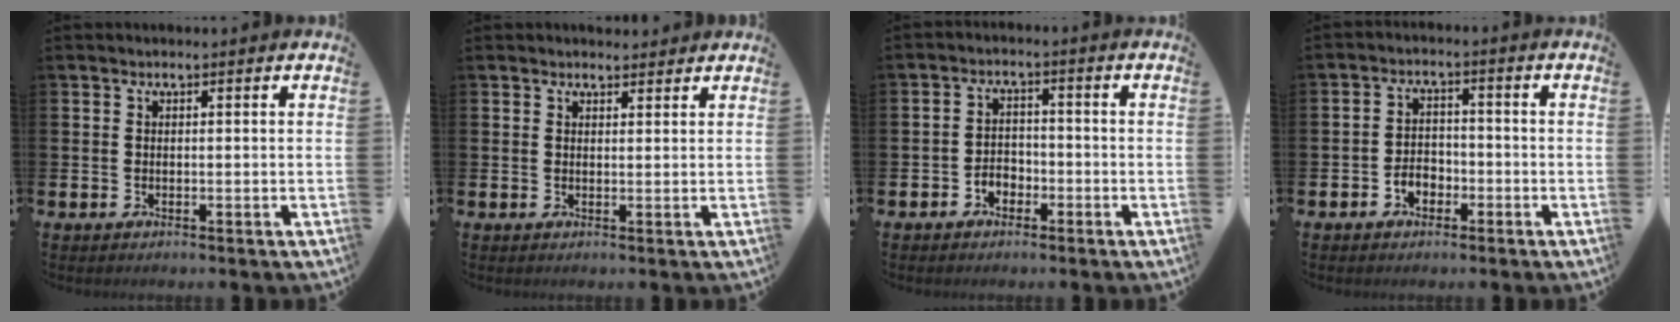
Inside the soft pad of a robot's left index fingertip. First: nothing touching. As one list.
[{"total": 1.8, "force": [1.7, 0.5, 0.0], "torque": [0.004, -0.004, 0.030]}, {"total": 2.6, "force": [-1.8, 1.7, 0.7], "torque": [-0.025, 0.011, -0.038]}, {"total": 2.9, "force": [-1.7, 2.0, 1.2], "torque": [-0.026, 0.007, -0.038]}]